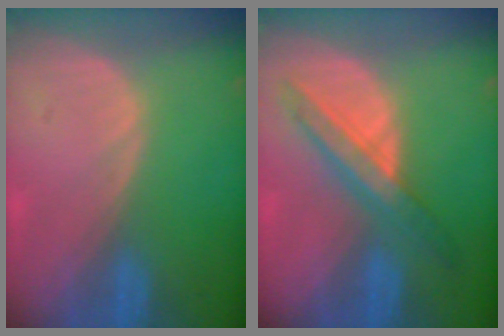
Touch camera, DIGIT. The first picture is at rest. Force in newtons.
{"total": 6.4, "press": 6.4, "slide": 0.7}